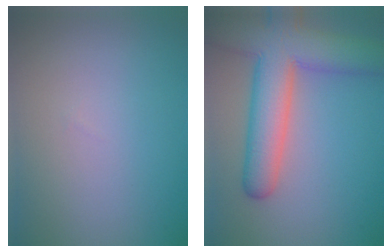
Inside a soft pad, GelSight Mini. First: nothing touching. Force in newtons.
{"total": 9.5, "press": 9.5, "slide": 0.5}